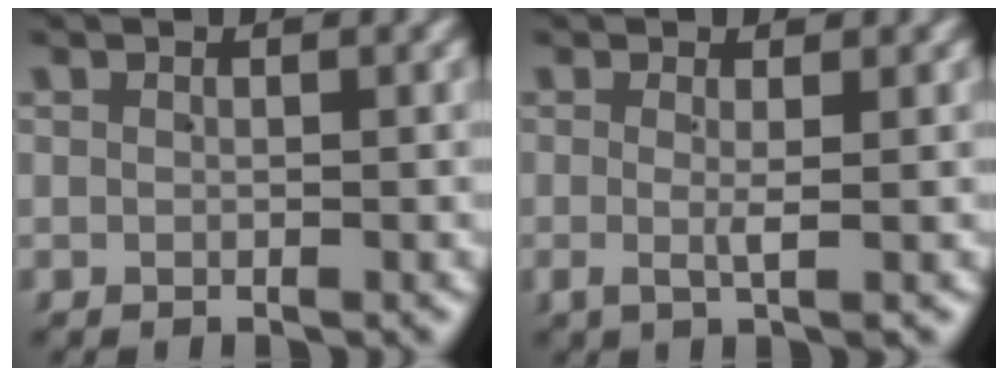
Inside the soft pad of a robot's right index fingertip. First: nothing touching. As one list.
[{"total": 1.8, "force": [-0.3, -0.1, 1.8], "torque": [-0.039, -0.009, -0.001]}]